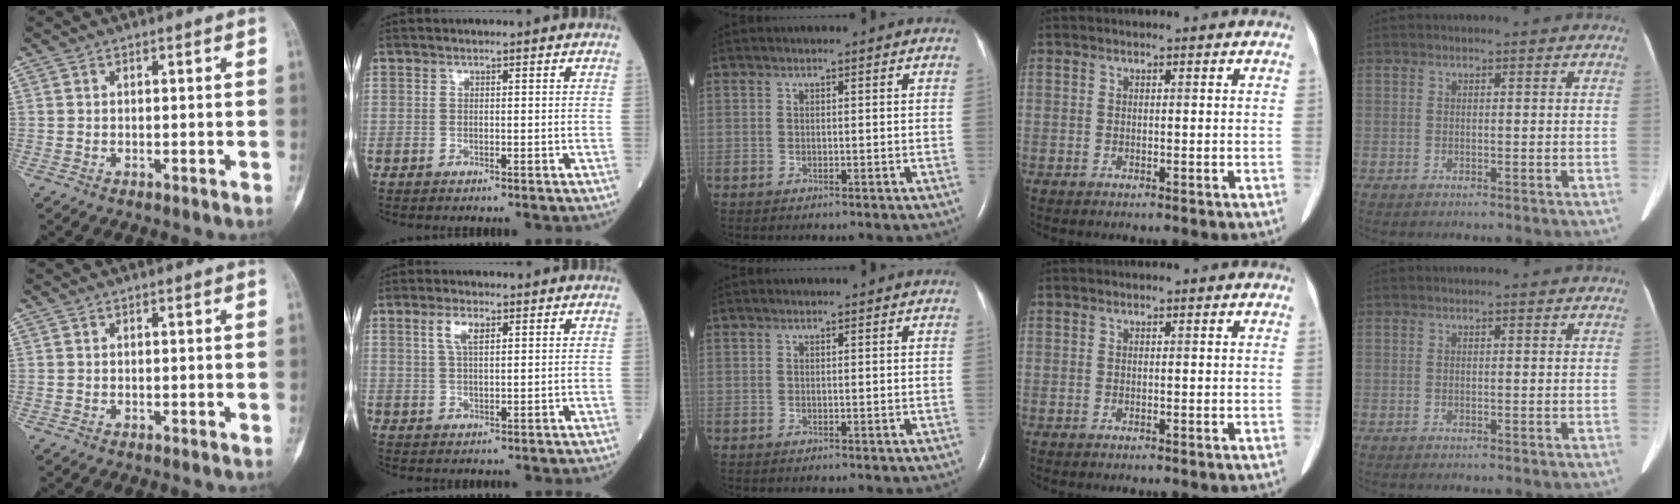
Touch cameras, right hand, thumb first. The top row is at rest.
{"index": {"total": 3.5, "force": [1.7, 1.1, 2.9], "torque": [-0.063, 0.007, 0.037]}}